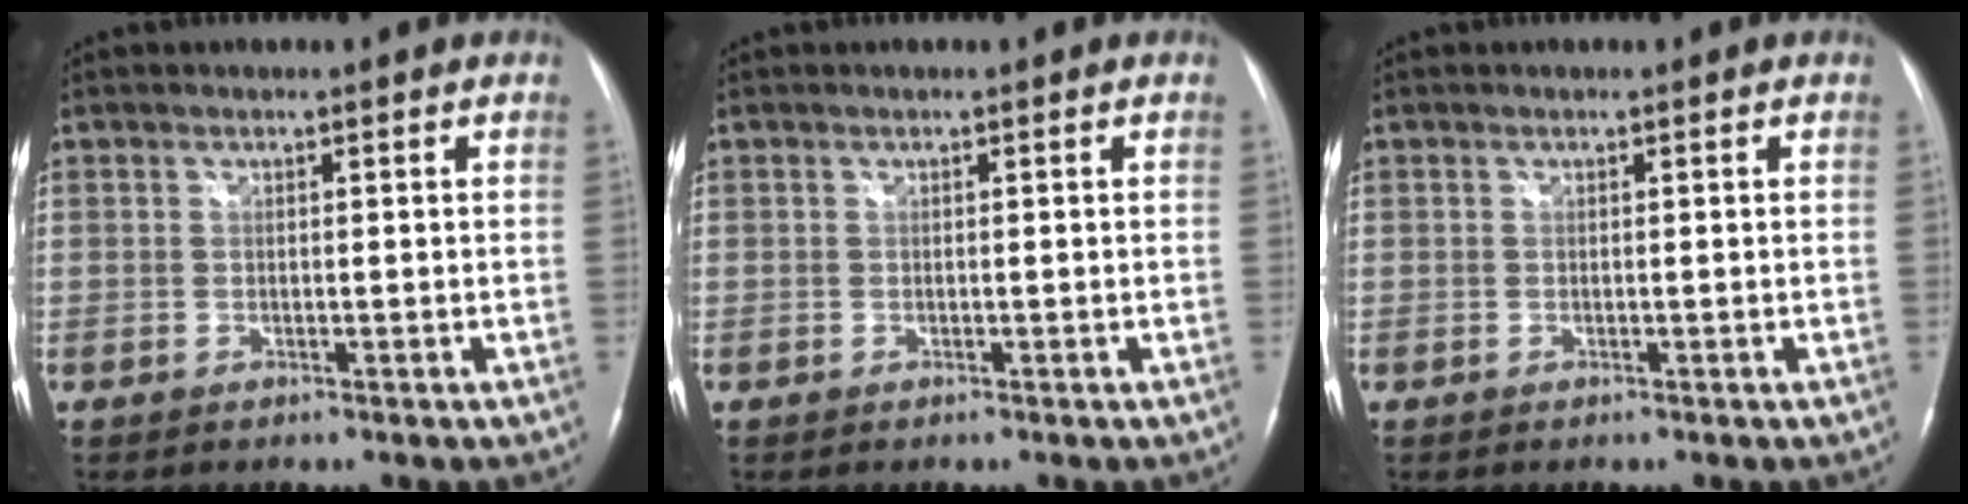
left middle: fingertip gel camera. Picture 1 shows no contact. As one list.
[{"total": 0.0}, {"total": 0.0}]